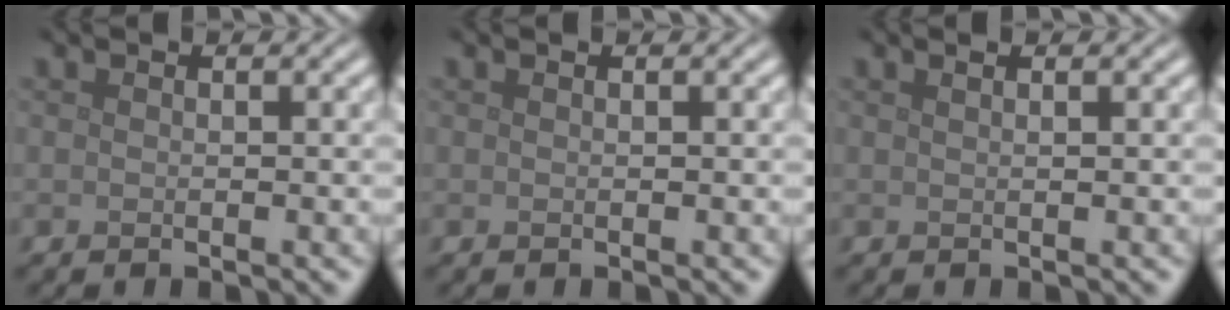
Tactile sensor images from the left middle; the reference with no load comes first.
{"total": 0.0}
{"total": 1.7, "force": [0.9, 0.7, 1.2], "torque": [0.000, -0.002, -0.003]}